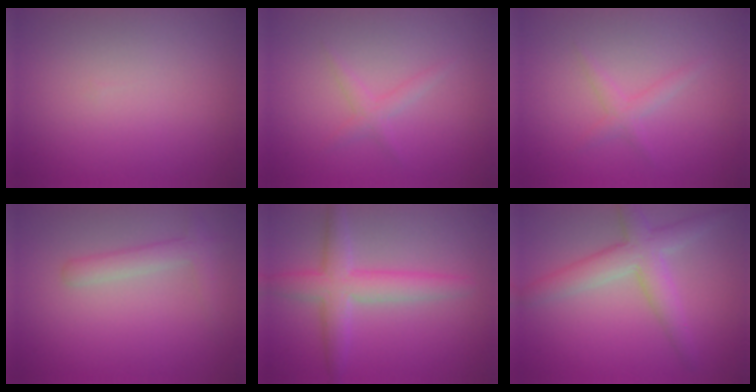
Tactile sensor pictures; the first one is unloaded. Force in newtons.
{"total": 1.3, "press": 1.3, "slide": 0.0}
{"total": 1.3, "press": 1.3, "slide": 0.0}
{"total": 2.2, "press": 2.2, "slide": 0.2}
{"total": 4.4, "press": 4.4, "slide": 0.0}
{"total": 4.4, "press": 4.4, "slide": 0.3}